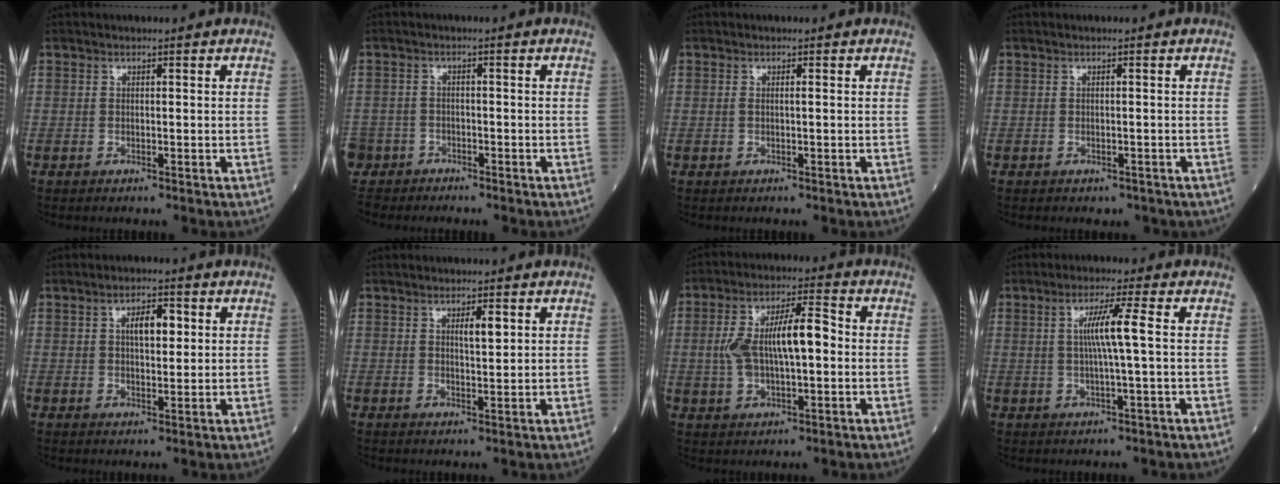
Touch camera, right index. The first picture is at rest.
{"total": 7.0, "force": [-5.5, 4.3, 0.1], "torque": [-0.018, -0.005, -0.106]}
{"total": 0.8, "force": [0.1, 0.1, 0.8], "torque": [-0.021, 0.000, 0.001]}
{"total": 2.3, "force": [-1.7, 1.4, 0.6], "torque": [-0.010, 0.001, -0.015]}
{"total": 4.5, "force": [1.3, 1.7, 4.0], "torque": [-0.065, 0.007, 0.019]}
{"total": 2.4, "force": [1.0, 0.4, 2.1], "torque": [-0.036, -0.002, 0.015]}
{"total": 10.9, "force": [0.2, 3.6, 10.3], "torque": [-0.203, 0.026, 0.005]}
{"total": 5.4, "force": [0.6, -0.7, 5.3], "torque": [-0.099, 0.003, 0.014]}